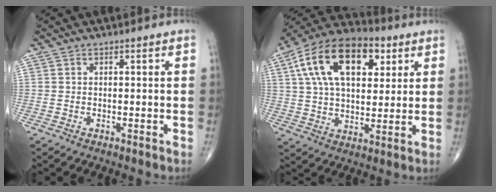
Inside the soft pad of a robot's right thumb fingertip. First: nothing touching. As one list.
[{"total": 20.8, "force": [7.3, 11.7, 15.6], "torque": [-0.252, 0.004, 0.118]}]